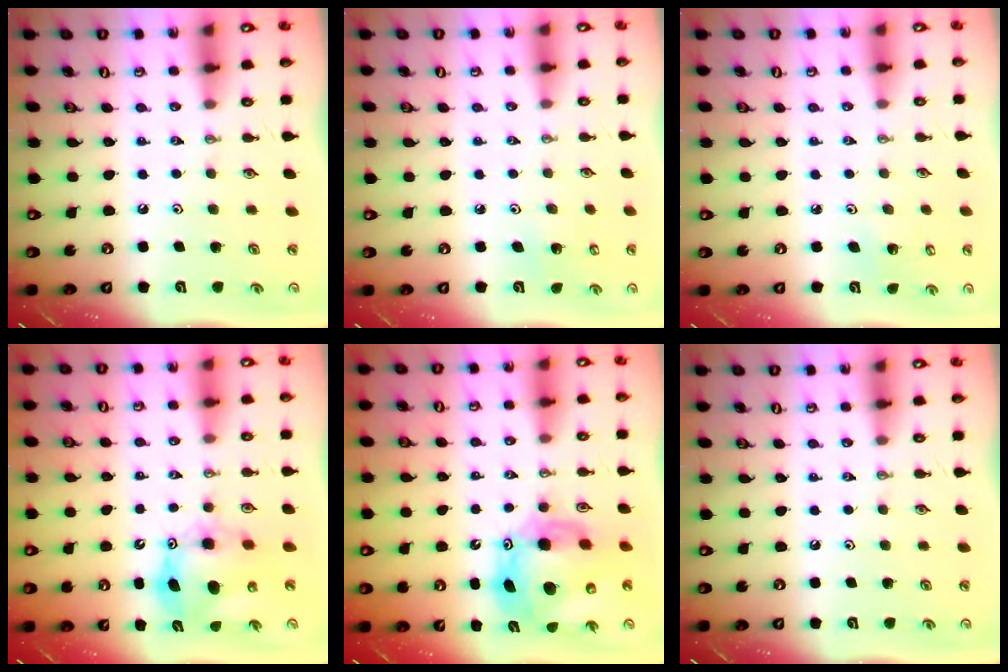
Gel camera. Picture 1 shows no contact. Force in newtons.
{"total": 2.8, "press": 2.8, "slide": 0.2}
{"total": 2.9, "press": 2.9, "slide": 0.2}
{"total": 10.6, "press": 10.5, "slide": 0.9}
{"total": 13.8, "press": 13.8, "slide": 1.2}
{"total": 0.0}